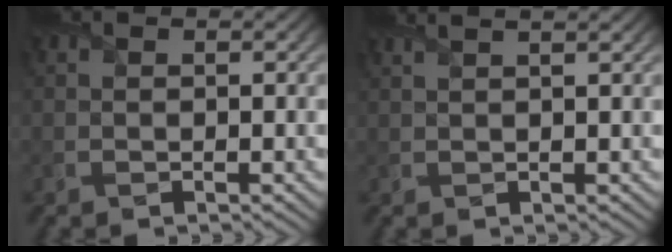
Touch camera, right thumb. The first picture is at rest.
{"total": 3.1, "force": [2.2, 1.0, 2.0], "torque": [-0.021, 0.018, 0.002]}